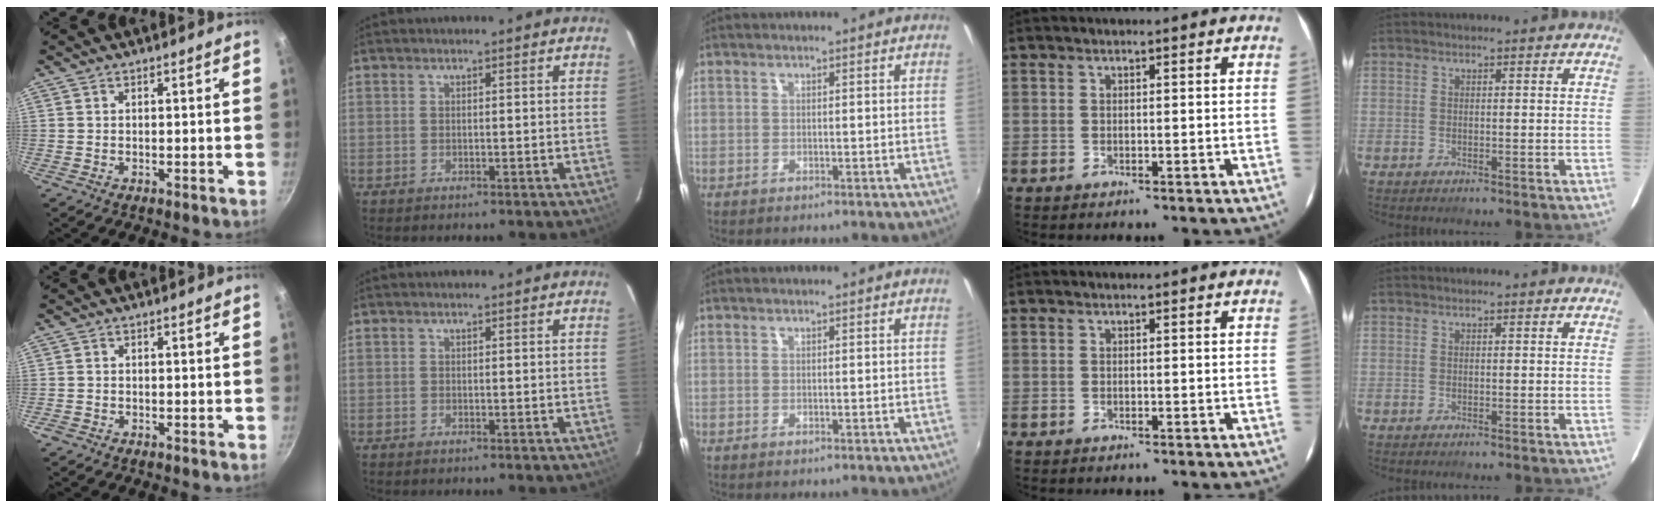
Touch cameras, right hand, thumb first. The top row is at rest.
{"thumb": {"total": 0.8, "force": [-0.5, 0.6, 0.3], "torque": [-0.006, 0.002, -0.010]}}